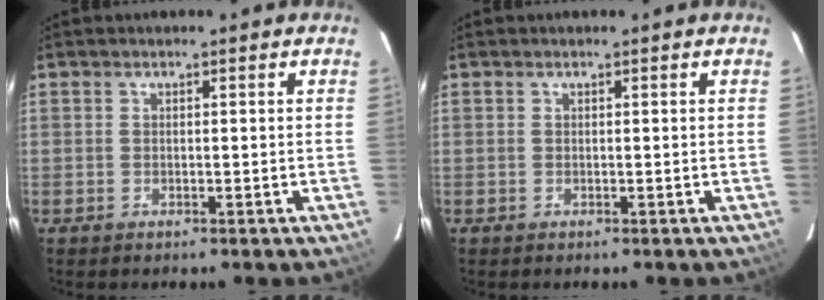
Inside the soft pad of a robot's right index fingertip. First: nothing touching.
{"total": 0.0}